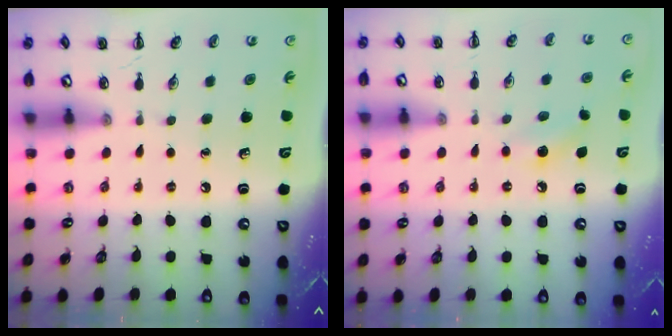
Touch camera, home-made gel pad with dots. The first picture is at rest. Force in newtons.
{"total": 7.4, "press": 7.1, "slide": 2.0}